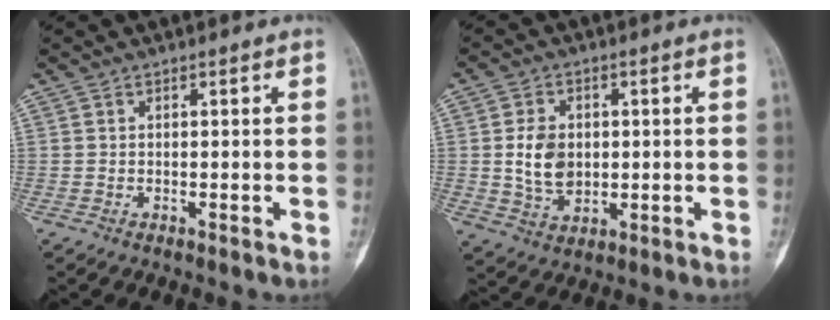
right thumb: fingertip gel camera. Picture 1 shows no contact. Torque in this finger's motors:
{"motor_torque": [0.90, 1.15, 0.43, -0.32, 0.02]}